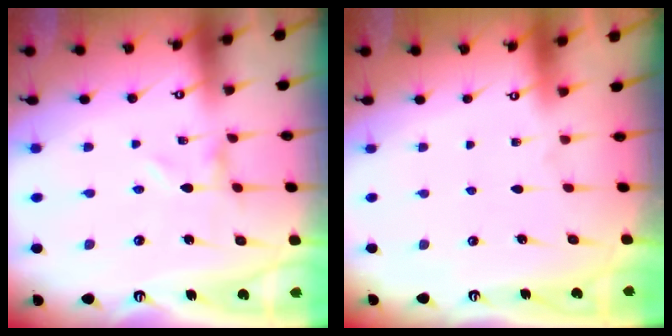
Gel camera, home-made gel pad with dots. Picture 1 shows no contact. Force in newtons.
{"total": 1.6, "press": 1.6, "slide": 0.1}